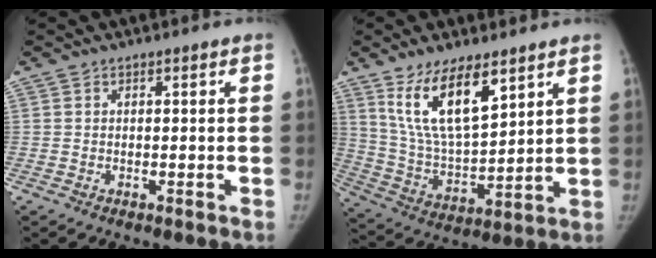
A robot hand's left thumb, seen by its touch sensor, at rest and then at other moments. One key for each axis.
{"total": 15.0, "fx": 8.7, "fy": 5.7, "fz": 10.8, "tx": -0.176, "ty": -0.045, "tz": 0.178}